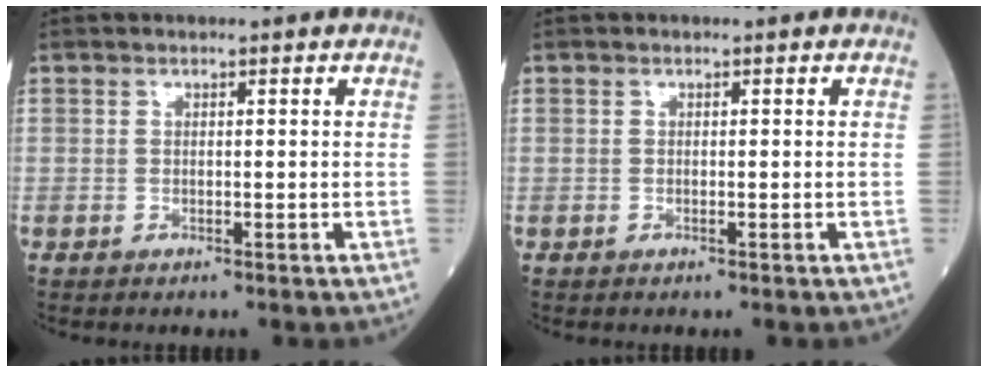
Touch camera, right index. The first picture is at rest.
{"total": 0.0}